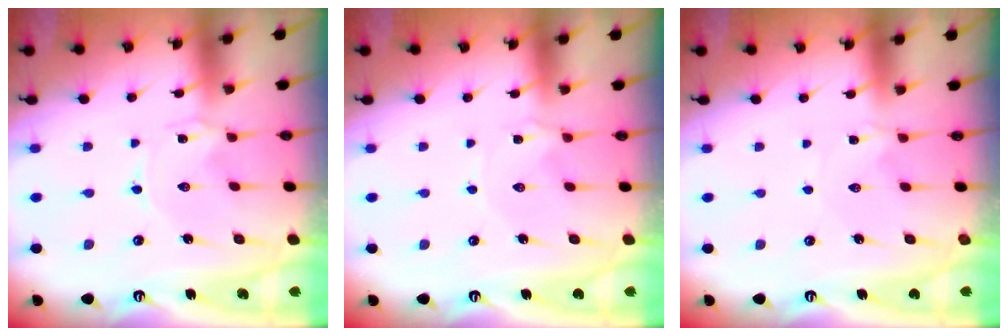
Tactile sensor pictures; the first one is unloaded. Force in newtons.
{"total": 1.1, "press": 1.0, "slide": 0.3}
{"total": 0.0}